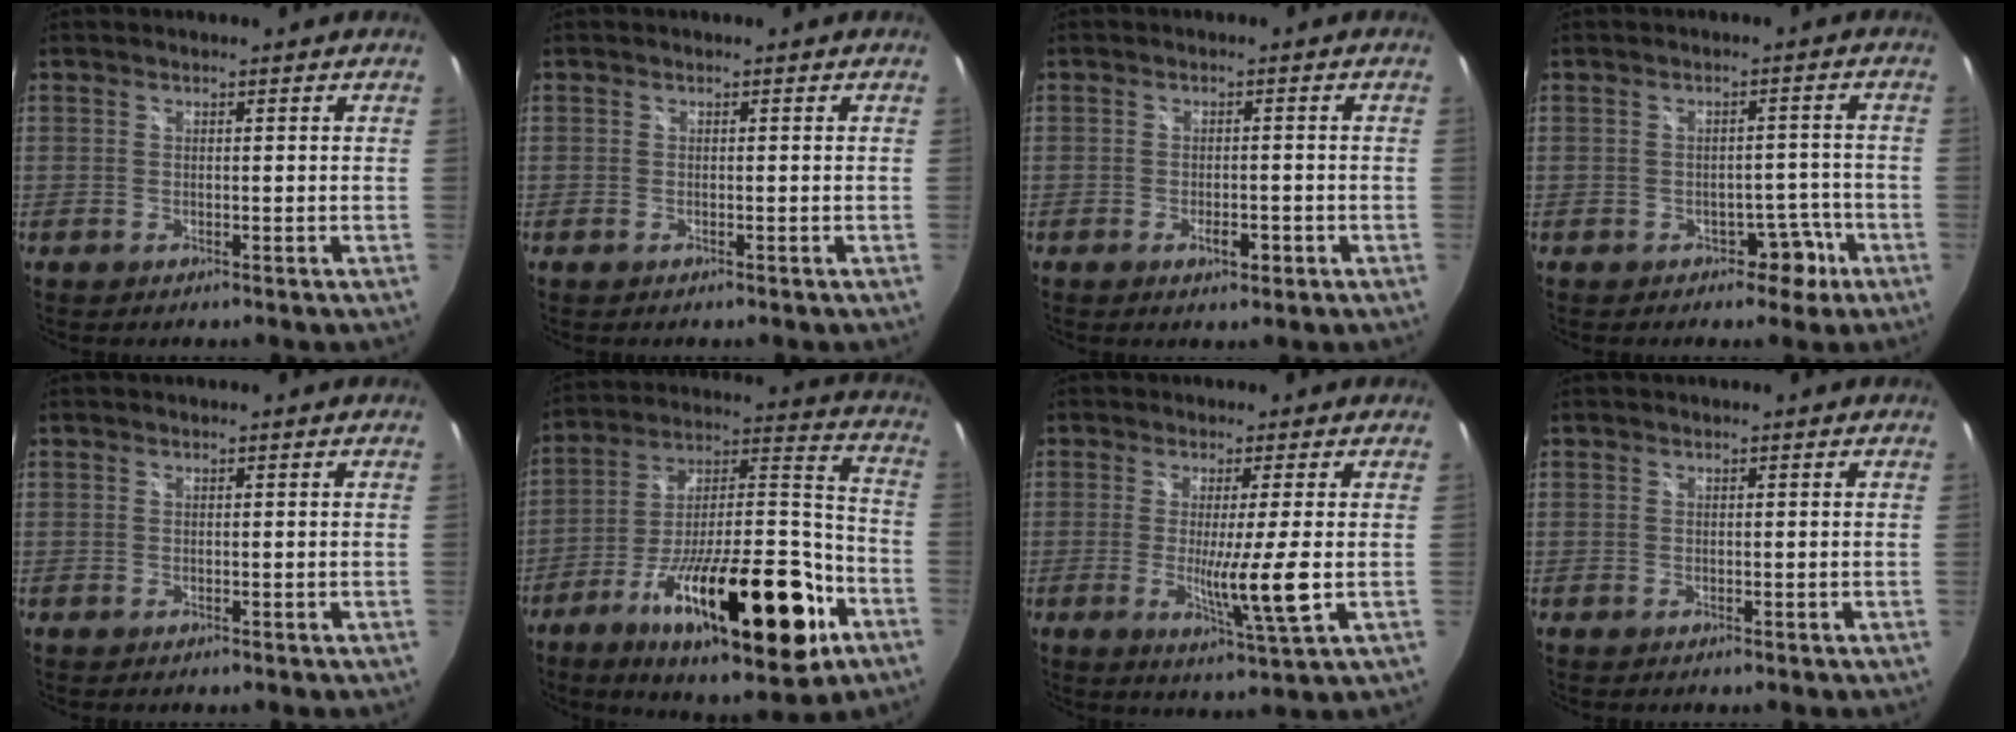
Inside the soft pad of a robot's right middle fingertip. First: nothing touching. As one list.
[{"total": 0.0}, {"total": 3.1, "force": [-1.5, 1.4, 2.2], "torque": [-0.039, -0.005, -0.022]}, {"total": 4.1, "force": [-2.5, 2.9, 1.7], "torque": [-0.026, 0.013, -0.023]}, {"total": 0.0}, {"total": 29.5, "force": [-14.2, 9.1, 24.2], "torque": [-0.378, -0.011, -0.228]}, {"total": 7.8, "force": [-0.8, -1.3, 7.7], "torque": [-0.125, -0.025, -0.018]}, {"total": 0.0}]